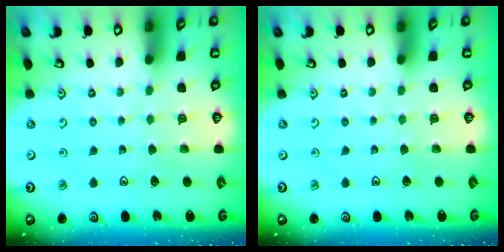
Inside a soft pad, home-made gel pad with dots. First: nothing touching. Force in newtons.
{"total": 0.0}